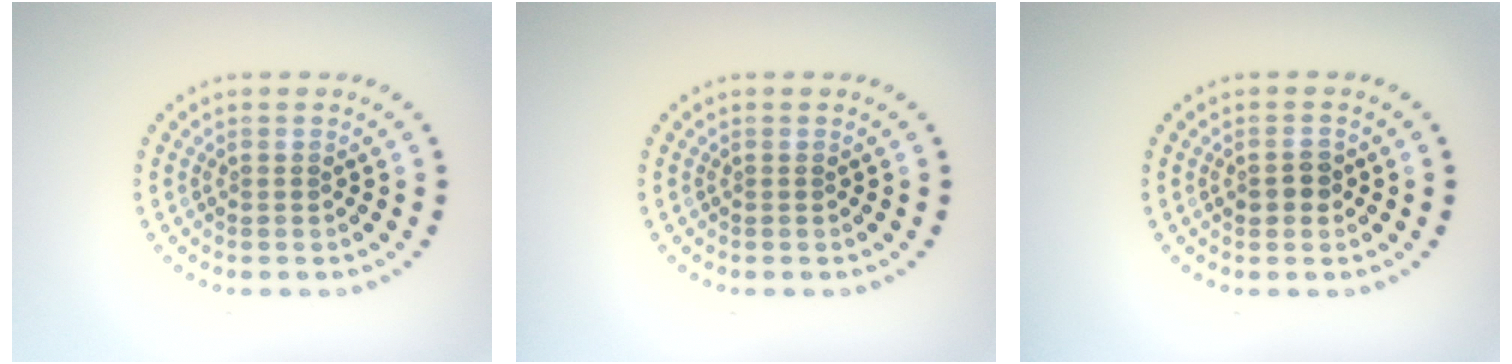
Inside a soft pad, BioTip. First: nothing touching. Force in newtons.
{"total": 0.0}
{"total": 1.7, "press": 1.7, "slide": 0.2}